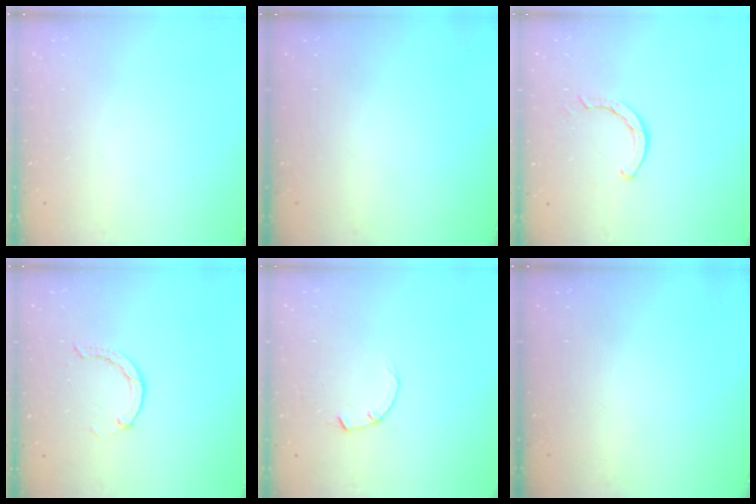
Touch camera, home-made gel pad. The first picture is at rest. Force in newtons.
{"total": 0.0}
{"total": 2.4, "press": 2.4, "slide": 0.1}
{"total": 0.0}
{"total": 1.8, "press": 1.7, "slide": 0.3}
{"total": 0.0}